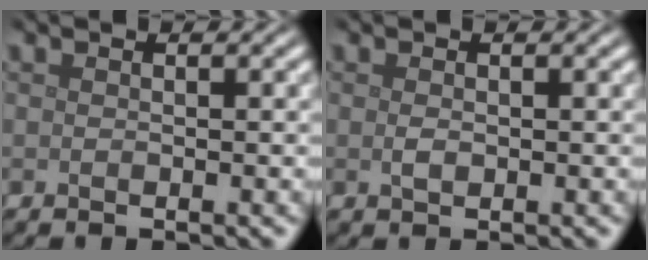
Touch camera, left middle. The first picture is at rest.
{"total": 0.9, "force": [0.0, 0.5, 0.7], "torque": [-0.016, -0.002, 0.001]}